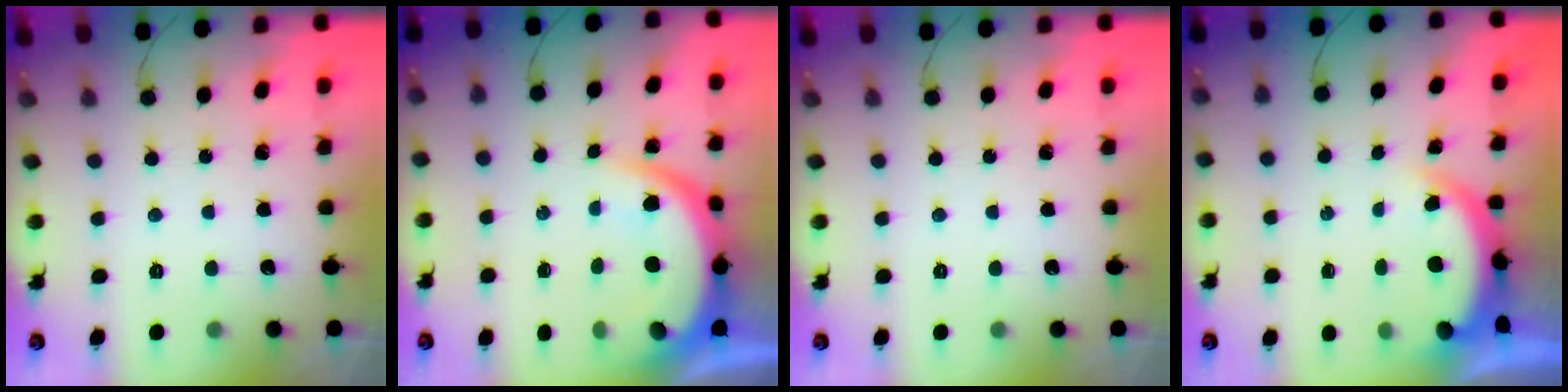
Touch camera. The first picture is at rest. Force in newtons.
{"total": 10.8, "press": 10.7, "slide": 0.9}
{"total": 0.0}
{"total": 4.7, "press": 4.7, "slide": 0.5}